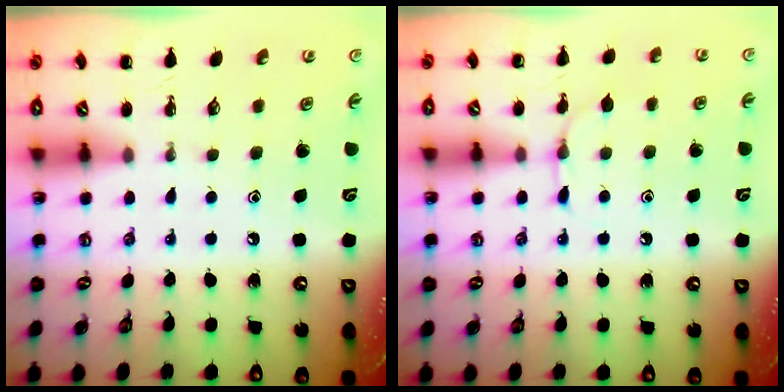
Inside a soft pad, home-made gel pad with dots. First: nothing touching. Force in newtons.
{"total": 4.4, "press": 4.2, "slide": 1.2}